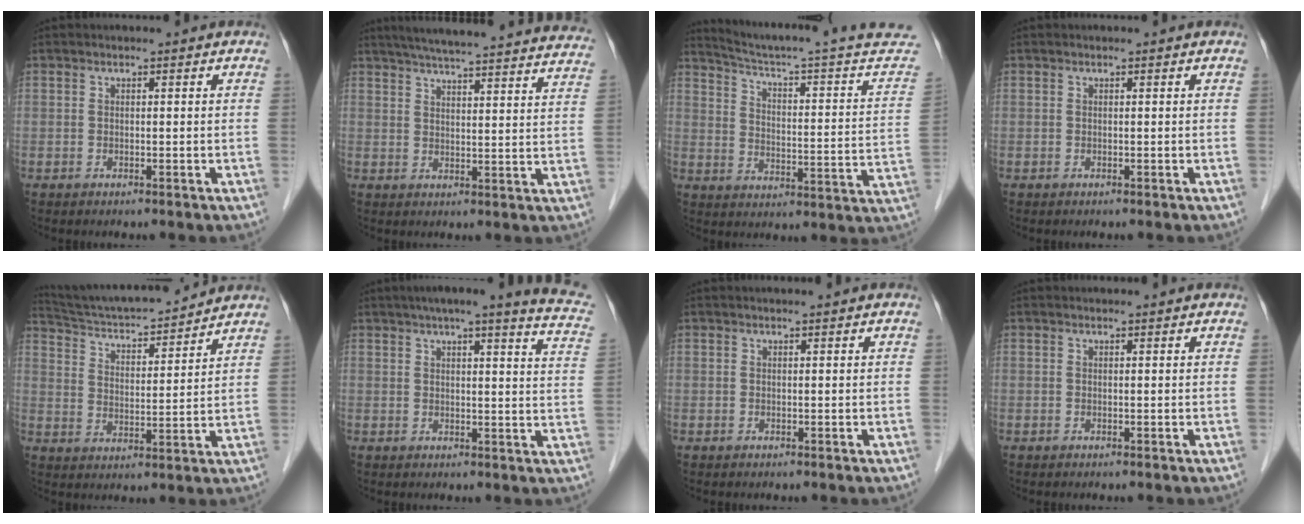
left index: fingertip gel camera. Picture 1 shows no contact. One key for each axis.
{"total": 29.7, "fx": 27.4, "fy": 2.1, "fz": 11.3, "tx": -0.177, "ty": -0.041, "tz": 0.328}
{"total": 24.3, "fx": 22.4, "fy": -0.2, "fz": 9.3, "tx": -0.137, "ty": -0.077, "tz": 0.282}
{"total": 0.0}
{"total": 15.3, "fx": 14.4, "fy": 1.2, "fz": 4.9, "tx": -0.089, "ty": 0.010, "tz": 0.232}
{"total": 15.8, "fx": 12.9, "fy": 0.8, "fz": 9.1, "tx": -0.113, "ty": -0.009, "tz": 0.136}
{"total": 1.0, "fx": 0.9, "fy": -0.1, "fz": 0.4, "tx": -0.004, "ty": 0.010, "tz": 0.017}
{"total": 1.0, "fx": 1.0, "fy": 0.1, "fz": 0.2, "tx": -0.007, "ty": 0.013, "tz": 0.015}